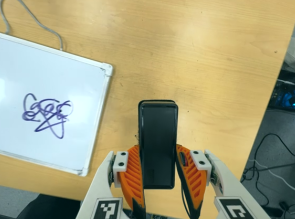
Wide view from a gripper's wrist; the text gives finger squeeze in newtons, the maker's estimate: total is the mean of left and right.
{"total": 4.1, "left": 2.6, "right": 5.7}